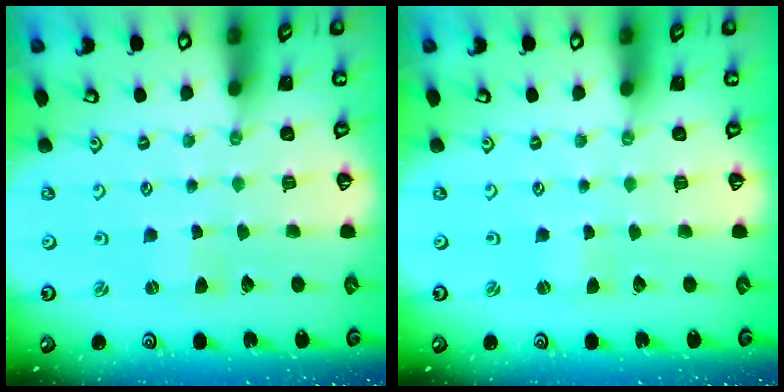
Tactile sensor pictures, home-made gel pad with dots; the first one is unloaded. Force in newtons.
{"total": 0.0}